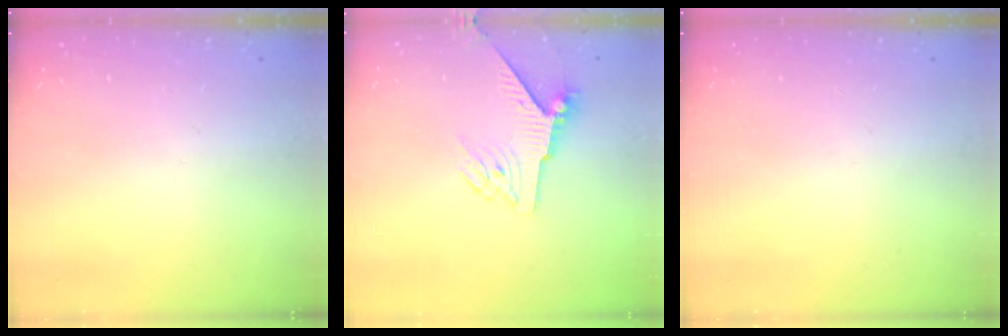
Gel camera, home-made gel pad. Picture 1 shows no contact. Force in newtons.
{"total": 6.2, "press": 6.1, "slide": 1.0}
{"total": 0.0}